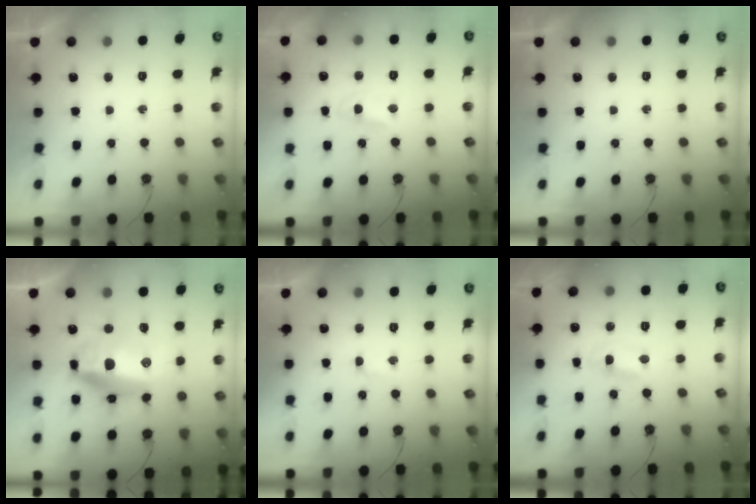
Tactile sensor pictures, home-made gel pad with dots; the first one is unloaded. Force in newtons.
{"total": 4.0, "press": 4.0, "slide": 0.5}
{"total": 0.0}
{"total": 18.7, "press": 18.0, "slide": 5.2}
{"total": 1.0, "press": 0.8, "slide": 0.7}
{"total": 1.7, "press": 1.7, "slide": 0.1}